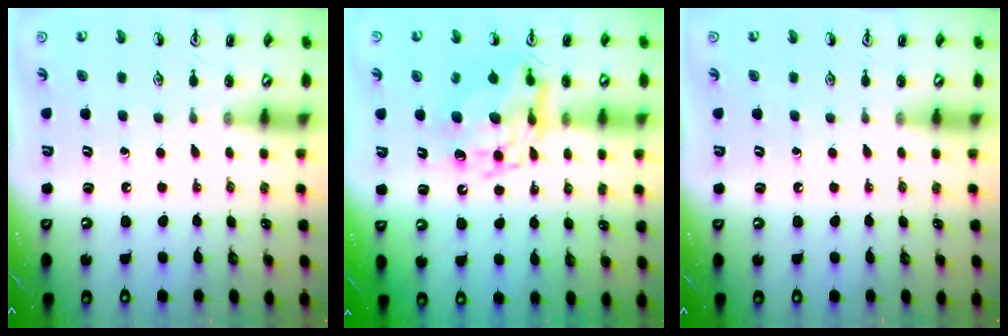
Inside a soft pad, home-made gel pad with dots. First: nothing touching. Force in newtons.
{"total": 11.7, "press": 11.6, "slide": 1.2}
{"total": 0.0}